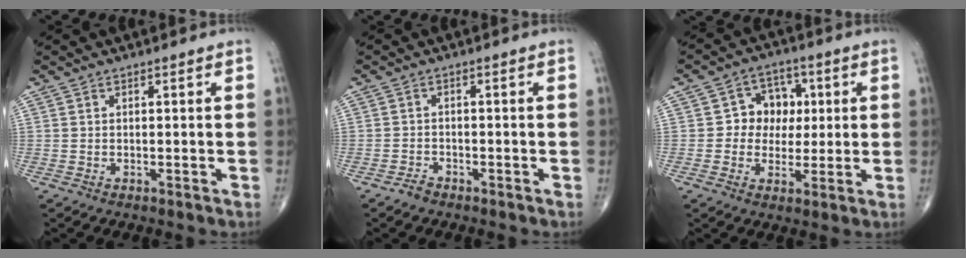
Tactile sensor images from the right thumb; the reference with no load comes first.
{"total": 1.6, "force": [-1.4, 0.8, 0.2], "torque": [-0.006, 0.004, -0.026]}
{"total": 8.0, "force": [1.0, 7.1, 3.7], "torque": [0.000, 0.010, 0.009]}